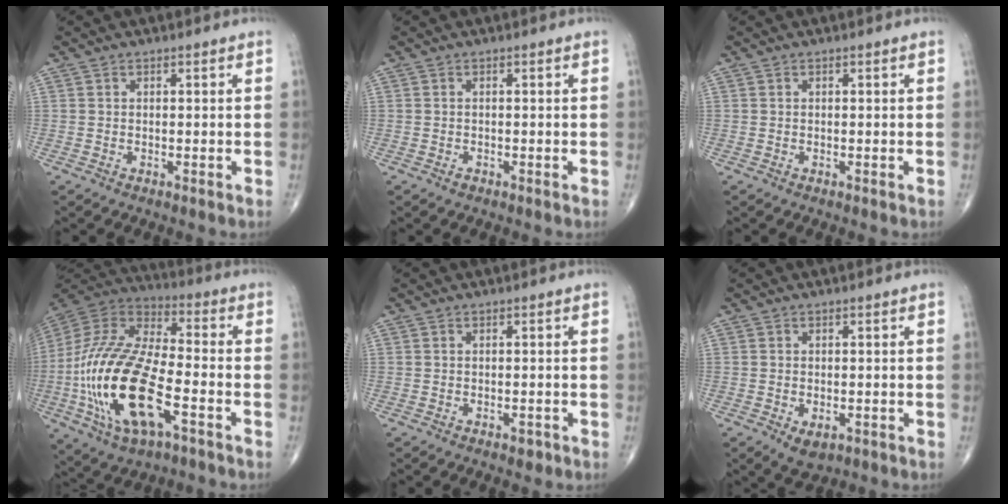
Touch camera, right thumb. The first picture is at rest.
{"total": 0.6, "force": [-0.4, 0.4, 0.3], "torque": [-0.002, 0.001, -0.006]}
{"total": 0.0}
{"total": 25.5, "force": [-7.5, 11.0, 21.8], "torque": [-0.481, 0.012, -0.130]}
{"total": 1.3, "force": [-0.8, 0.7, 0.8], "torque": [-0.008, 0.000, -0.009]}
{"total": 3.6, "force": [-1.3, 2.1, 2.6], "torque": [-0.037, -0.001, -0.011]}